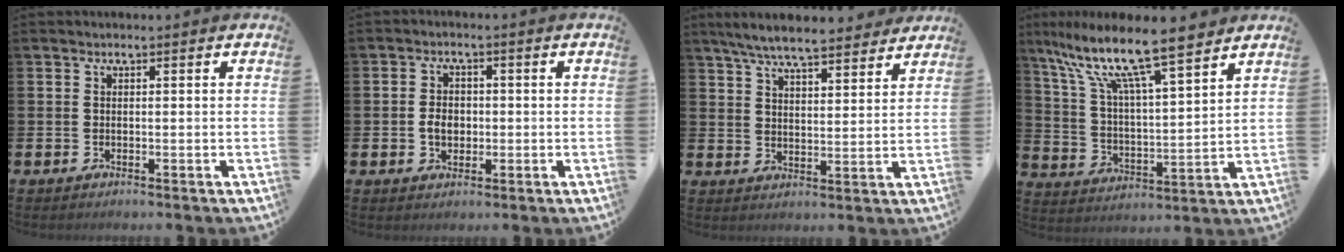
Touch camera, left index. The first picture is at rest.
{"total": 3.1, "force": [-0.4, 2.3, 1.9], "torque": [-0.023, 0.001, -0.013]}
{"total": 7.2, "force": [6.8, 1.0, 2.3], "torque": [-0.061, -0.035, 0.120]}
{"total": 12.4, "force": [10.3, 1.7, 6.7], "torque": [-0.164, -0.058, 0.173]}